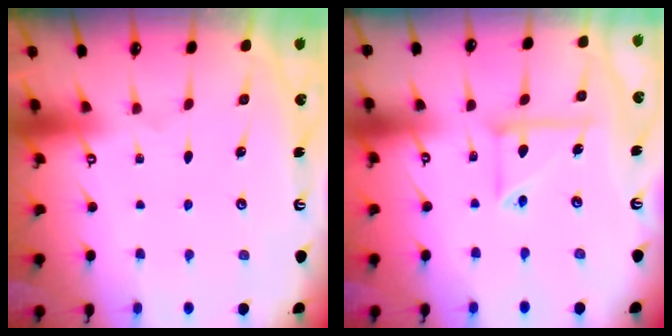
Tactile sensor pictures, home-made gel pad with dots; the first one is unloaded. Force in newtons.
{"total": 8.6, "press": 8.6, "slide": 0.6}